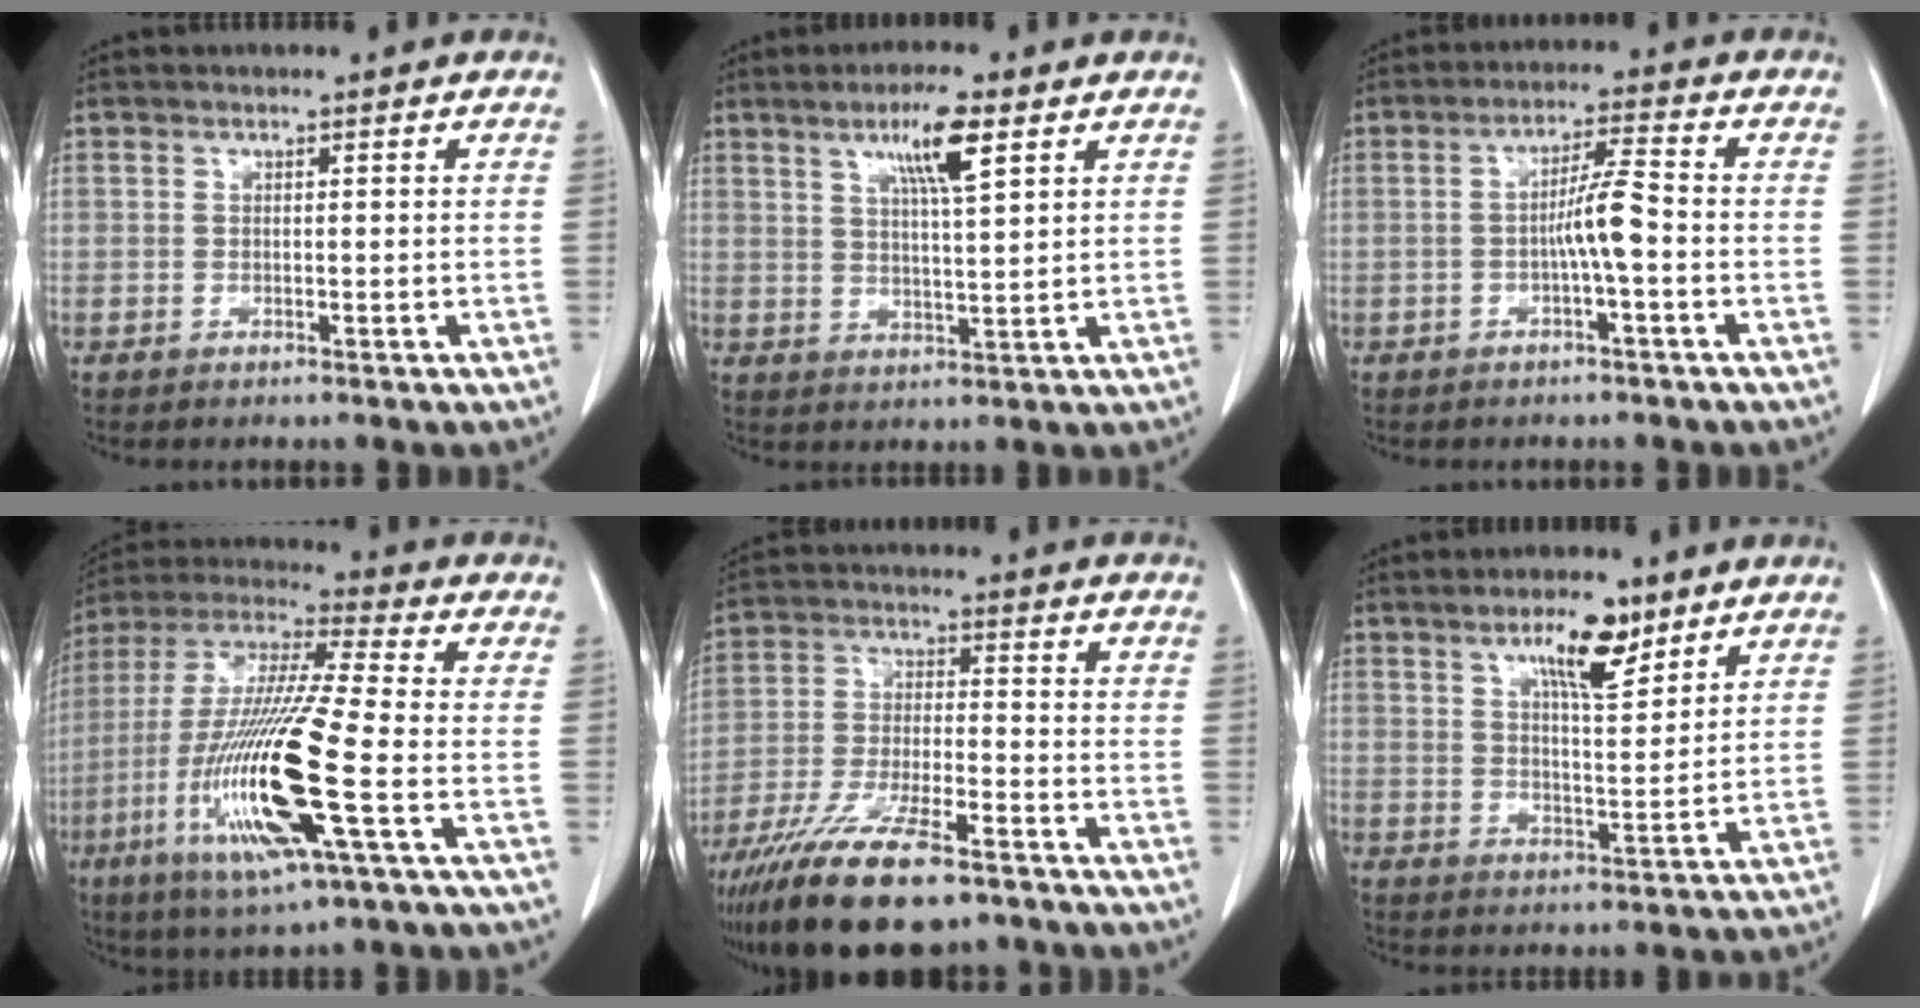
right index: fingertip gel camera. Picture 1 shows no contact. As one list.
[{"total": 7.2, "force": [3.8, 0.5, 6.1], "torque": [-0.109, 0.002, 0.065]}, {"total": 5.2, "force": [-1.3, -0.1, 5.0], "torque": [-0.089, 0.010, -0.023]}, {"total": 19.4, "force": [-5.8, 0.9, 18.5], "torque": [-0.396, -0.024, -0.112]}, {"total": 16.9, "force": [-11.9, 4.1, 11.2], "torque": [-0.227, -0.028, -0.216]}, {"total": 7.8, "force": [4.9, 1.9, 5.7], "torque": [-0.100, 0.000, 0.085]}]